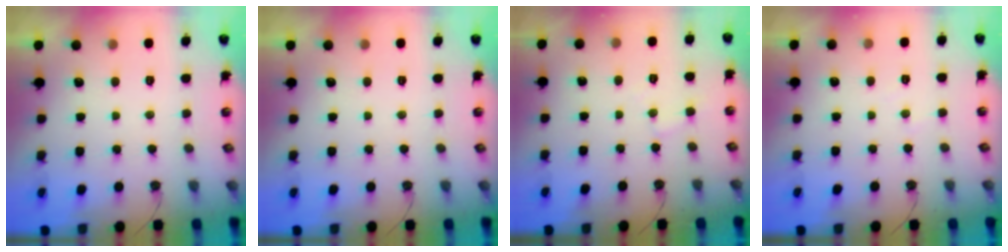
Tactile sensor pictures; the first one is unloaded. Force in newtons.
{"total": 0.0}
{"total": 4.2, "press": 4.1, "slide": 0.7}
{"total": 2.9, "press": 2.8, "slide": 0.7}